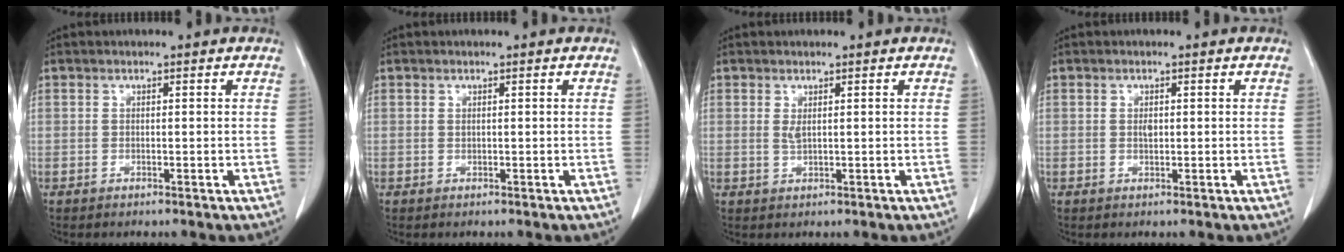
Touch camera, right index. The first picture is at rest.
{"total": 0.0}
{"total": 1.1, "force": [0.4, 0.2, 1.0], "torque": [-0.024, -0.005, 0.010]}
{"total": 1.0, "force": [0.1, 0.5, 0.8], "torque": [-0.015, 0.000, 0.003]}